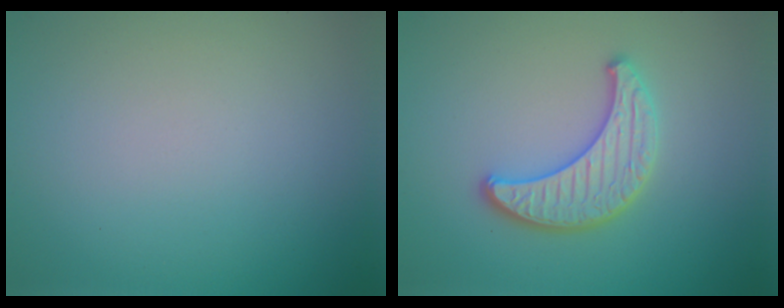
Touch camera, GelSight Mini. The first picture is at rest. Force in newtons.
{"total": 3.5, "press": 3.4, "slide": 0.7}